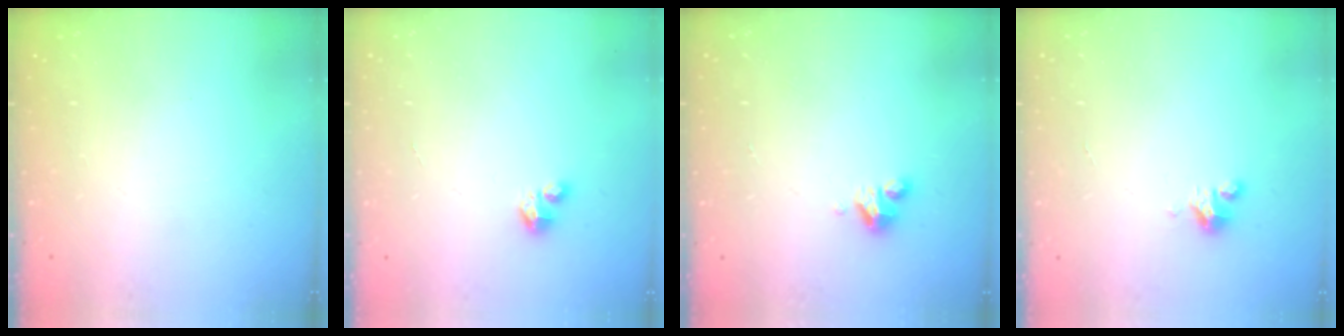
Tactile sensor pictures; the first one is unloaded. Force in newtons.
{"total": 1.9, "press": 1.9, "slide": 0.1}
{"total": 4.4, "press": 4.4, "slide": 0.4}
{"total": 2.5, "press": 2.5, "slide": 0.2}